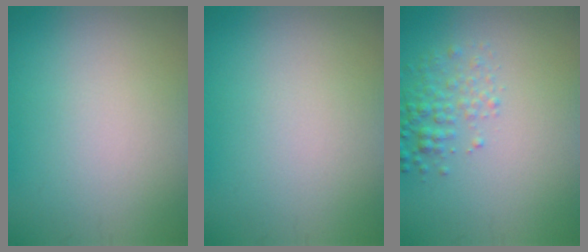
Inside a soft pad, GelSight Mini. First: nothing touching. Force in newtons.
{"total": 0.0}
{"total": 2.3, "press": 2.3, "slide": 0.1}